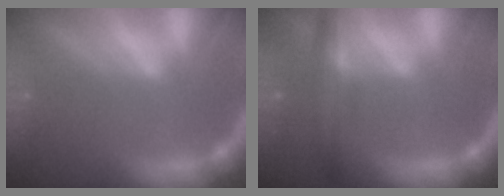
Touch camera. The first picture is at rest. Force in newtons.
{"total": 4.4}